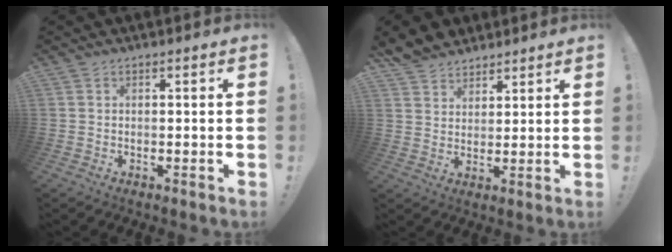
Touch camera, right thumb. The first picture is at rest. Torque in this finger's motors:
{"motor_torque": [-0.50, 0.62, 0.05, 0.12, 0.06]}